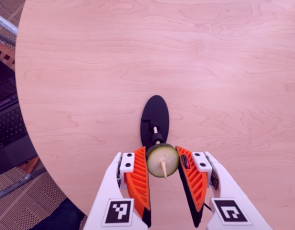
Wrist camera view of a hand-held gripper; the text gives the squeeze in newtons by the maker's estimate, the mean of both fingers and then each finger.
{"total": 8.3, "left": 8.0, "right": 8.6}